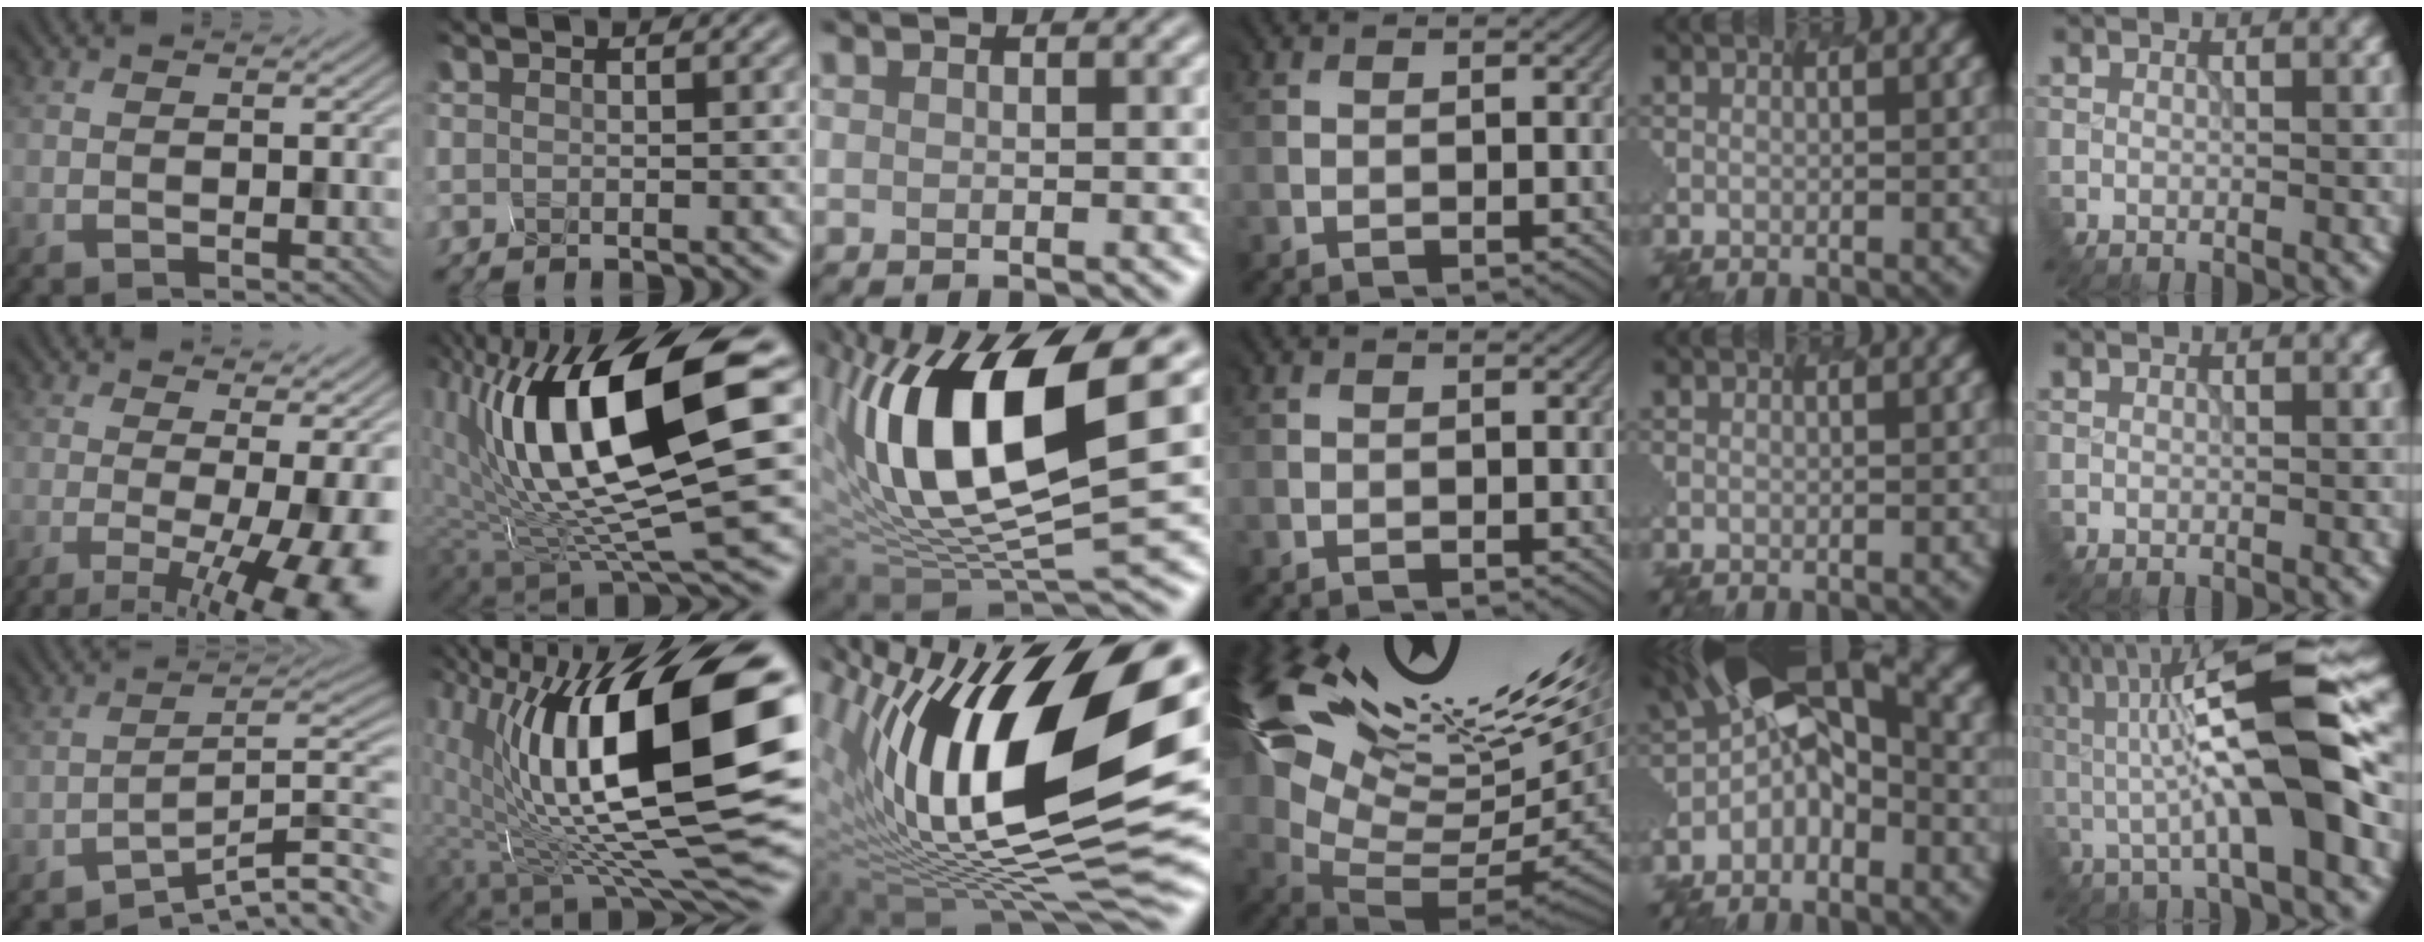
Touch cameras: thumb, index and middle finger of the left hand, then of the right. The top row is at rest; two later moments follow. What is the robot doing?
{"motion": "disassemble", "object": "hinged tin"}